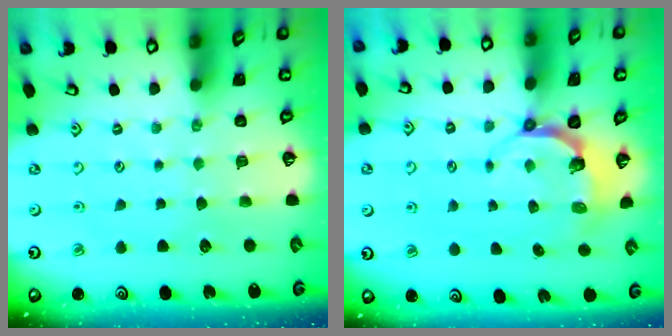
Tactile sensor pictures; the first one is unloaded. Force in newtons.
{"total": 5.9, "press": 4.8, "slide": 3.4}